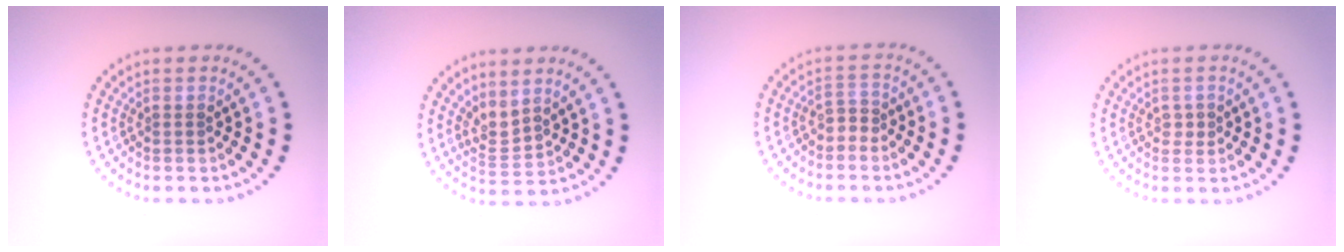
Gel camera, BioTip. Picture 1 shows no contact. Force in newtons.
{"total": 2.1, "press": 1.4, "slide": 1.6}
{"total": 1.1, "press": 0.8, "slide": 0.8}
{"total": 0.9, "press": 0.9, "slide": 0.2}